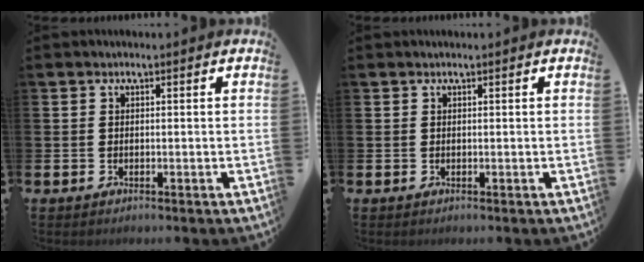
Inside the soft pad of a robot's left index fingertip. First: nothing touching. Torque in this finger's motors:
{"motor_torque": [-0.11, -2.03, -0.10, 0.00]}